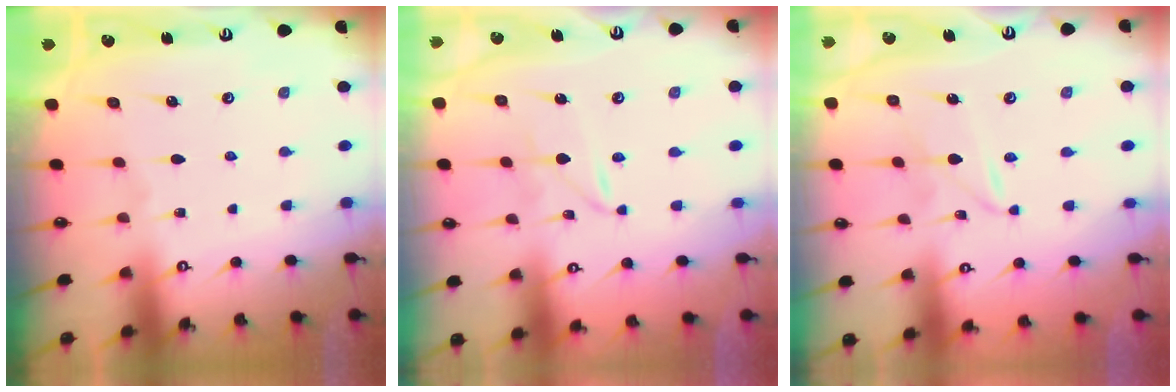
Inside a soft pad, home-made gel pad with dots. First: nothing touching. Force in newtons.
{"total": 0.9, "press": 0.9, "slide": 0.1}
{"total": 2.2, "press": 2.2, "slide": 0.1}